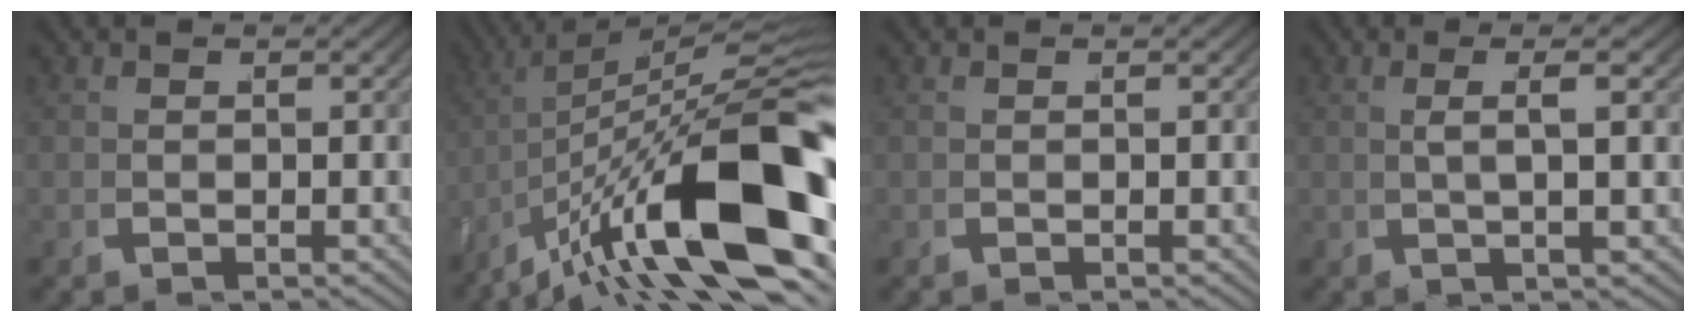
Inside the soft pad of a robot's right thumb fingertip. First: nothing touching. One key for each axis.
{"total": 17.3, "fx": -2.7, "fy": 8.6, "fz": 14.8, "tx": -0.215, "ty": -0.034, "tz": -0.022}
{"total": 0.0}
{"total": 3.6, "fx": 1.3, "fy": 0.1, "fz": 3.3, "tx": -0.063, "ty": 0.015, "tz": 0.019}